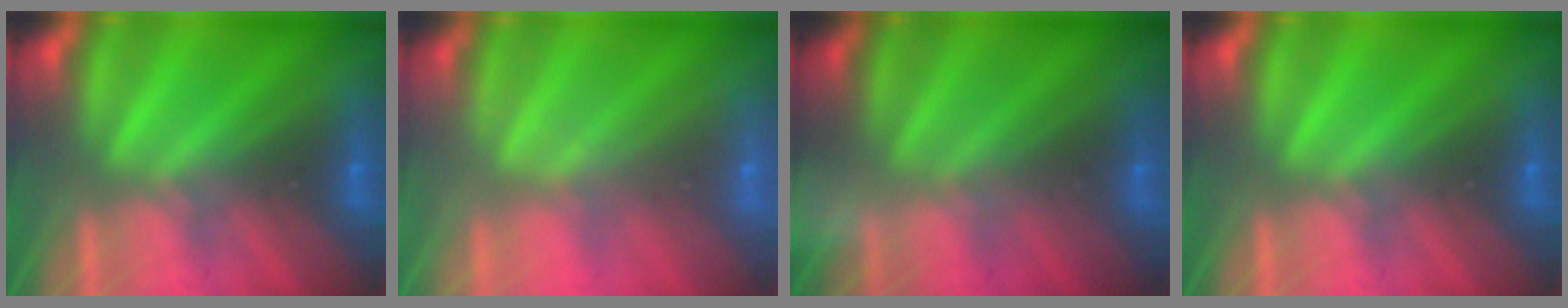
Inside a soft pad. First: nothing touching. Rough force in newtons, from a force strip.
{"total": 1.8}
{"total": 2.1}
{"total": 0.0}